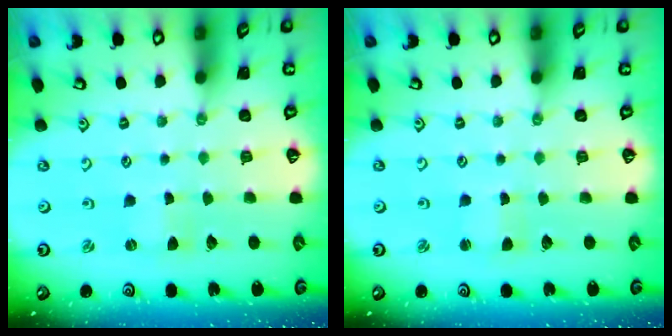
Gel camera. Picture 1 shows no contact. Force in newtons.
{"total": 1.1, "press": 1.0, "slide": 0.2}